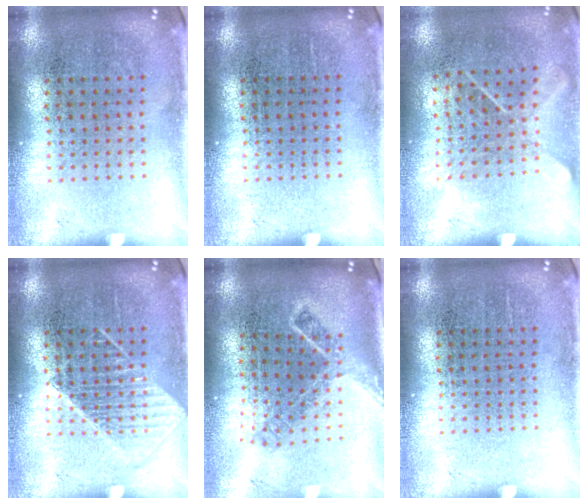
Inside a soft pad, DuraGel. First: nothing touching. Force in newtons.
{"total": 0.0}
{"total": 1.2, "press": 0.9, "slide": 0.8}
{"total": 1.8, "press": 1.8, "slide": 0.4}
{"total": 1.9, "press": 1.4, "slide": 1.3}
{"total": 0.0}